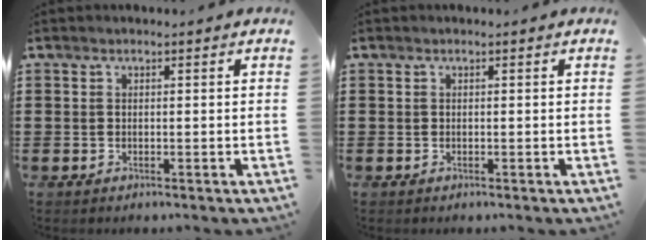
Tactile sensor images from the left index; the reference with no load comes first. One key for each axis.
{"total": 0.0}